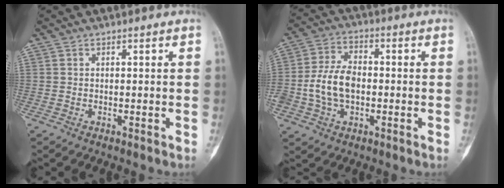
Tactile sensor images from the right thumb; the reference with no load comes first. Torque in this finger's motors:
{"motor_torque": [1.12, 1.08, 0.52, 0.39, 0.11]}